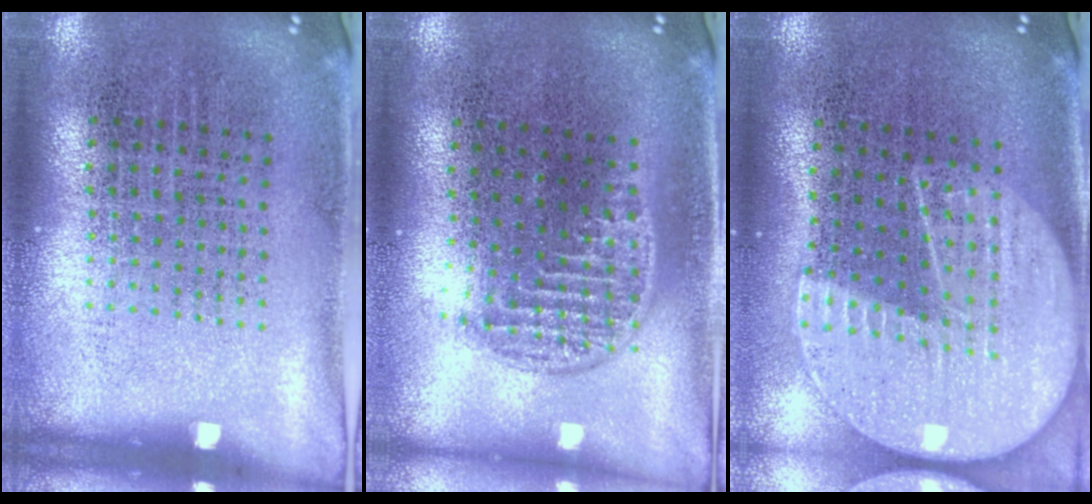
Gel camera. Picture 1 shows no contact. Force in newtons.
{"total": 1.2, "press": 1.0, "slide": 0.7}
{"total": 2.3, "press": 2.0, "slide": 1.2}